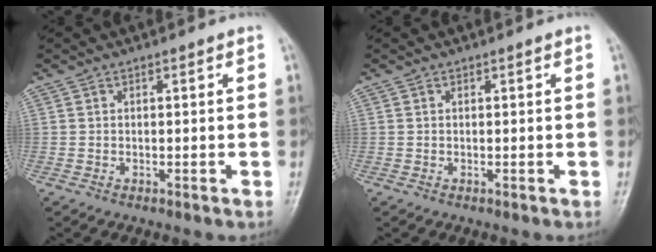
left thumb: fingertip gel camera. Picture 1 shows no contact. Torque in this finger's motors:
{"motor_torque": [0.00, 0.00, 0.00, 0.00, 0.00]}